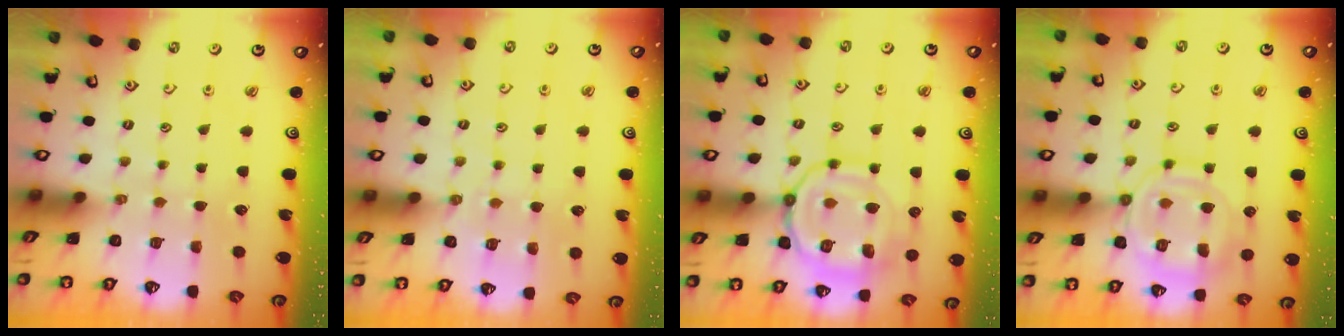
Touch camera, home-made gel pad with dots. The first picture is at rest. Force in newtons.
{"total": 2.5, "press": 2.5, "slide": 0.4}
{"total": 15.1, "press": 15.1, "slide": 1.4}
{"total": 13.9, "press": 13.9, "slide": 1.2}